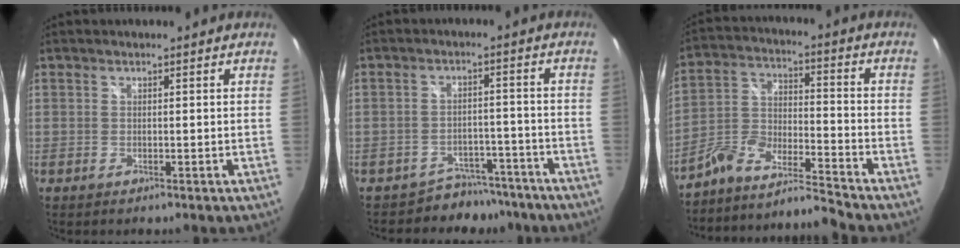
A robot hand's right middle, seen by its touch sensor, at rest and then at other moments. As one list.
[{"total": 7.4, "force": [-6.4, 3.7, -0.1], "torque": [0.002, 0.022, -0.087]}, {"total": 9.5, "force": [-8.0, 1.4, 4.9], "torque": [-0.104, 0.009, -0.155]}]